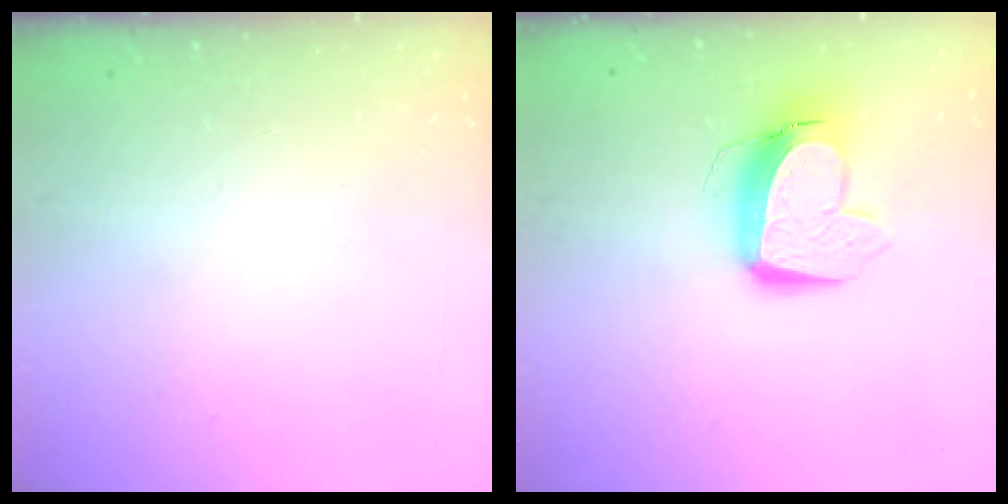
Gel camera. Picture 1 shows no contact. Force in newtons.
{"total": 11.5, "press": 11.4, "slide": 1.2}